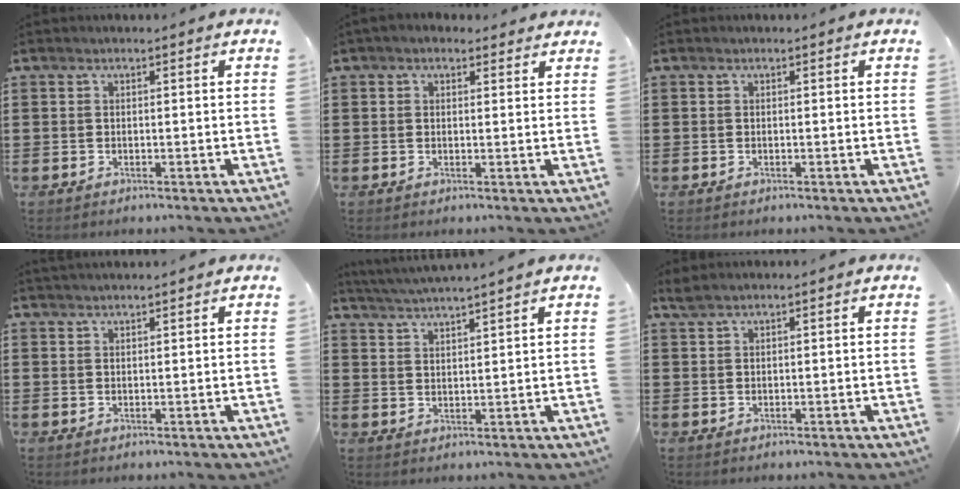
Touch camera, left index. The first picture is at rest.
{"total": 1.7, "force": [1.4, 0.9, 0.6], "torque": [-0.014, 0.009, 0.026]}
{"total": 0.0}
{"total": 1.1, "force": [1.1, -0.1, 0.3], "torque": [-0.007, -0.001, 0.022]}
{"total": 3.1, "force": [2.8, -0.7, 0.9], "torque": [-0.026, -0.011, 0.051]}
{"total": 1.2, "force": [1.0, 0.1, 0.8], "torque": [-0.017, 0.001, 0.018]}